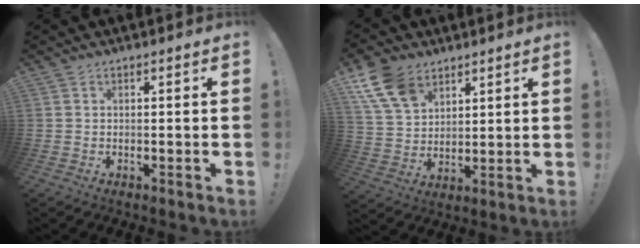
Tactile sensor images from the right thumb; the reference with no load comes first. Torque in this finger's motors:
{"motor_torque": [-0.26, 0.92, 0.12, 0.87, 0.06]}